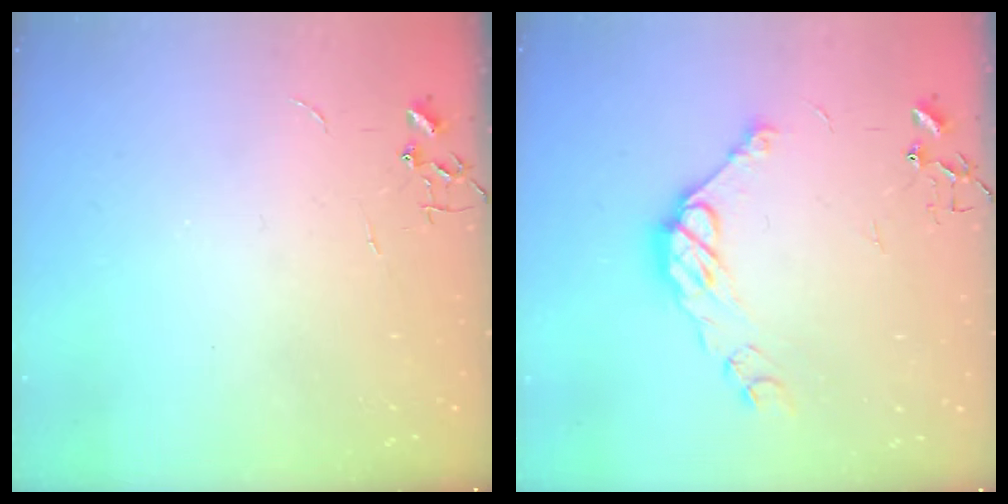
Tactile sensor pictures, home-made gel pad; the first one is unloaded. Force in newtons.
{"total": 11.4, "press": 11.3, "slide": 0.7}